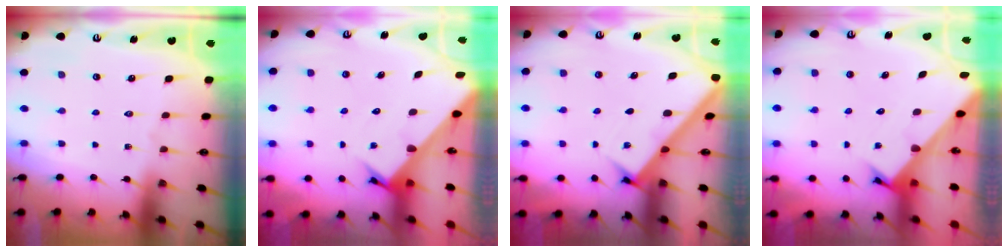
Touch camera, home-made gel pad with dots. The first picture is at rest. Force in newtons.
{"total": 2.8, "press": 2.8, "slide": 0.2}
{"total": 2.6, "press": 2.6, "slide": 0.3}
{"total": 2.5, "press": 2.5, "slide": 0.3}